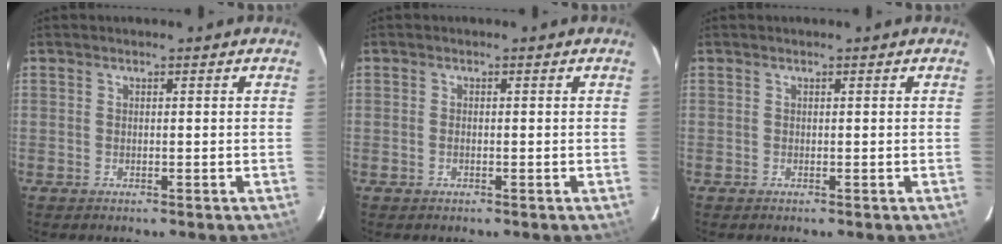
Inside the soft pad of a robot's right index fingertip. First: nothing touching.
{"total": 0.8, "force": [-0.4, 0.4, 0.6], "torque": [-0.013, 0.000, -0.007]}
{"total": 0.0}